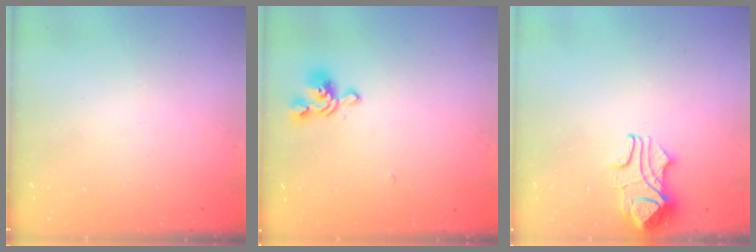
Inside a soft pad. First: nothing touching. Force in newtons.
{"total": 1.2, "press": 0.2, "slide": 1.1}
{"total": 3.5, "press": 3.4, "slide": 1.0}